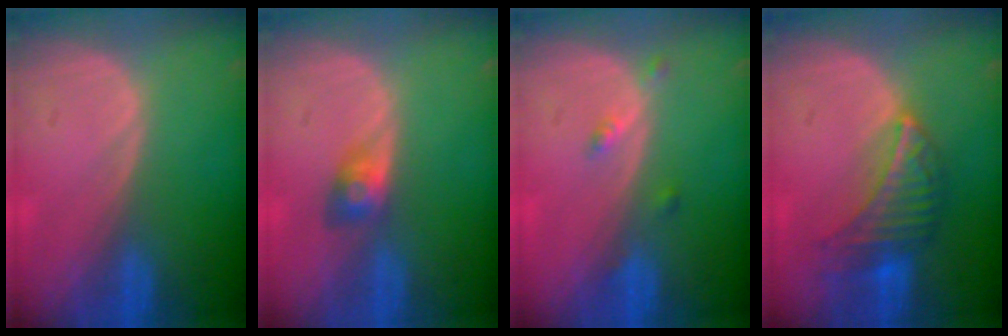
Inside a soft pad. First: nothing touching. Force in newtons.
{"total": 2.8, "press": 2.6, "slide": 1.1}
{"total": 2.2, "press": 1.8, "slide": 1.3}
{"total": 6.8, "press": 6.7, "slide": 1.4}